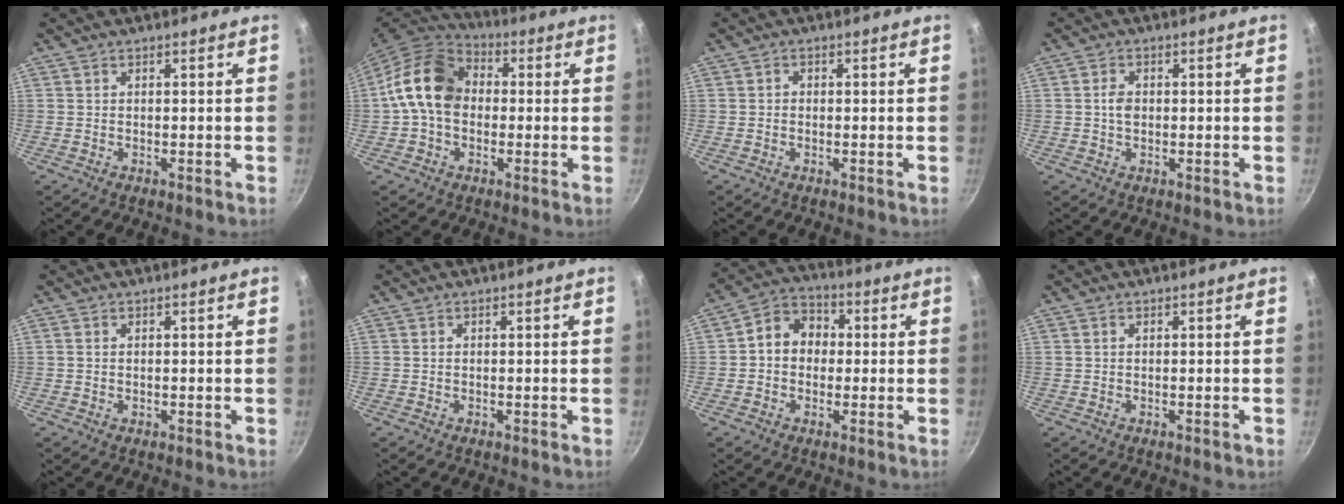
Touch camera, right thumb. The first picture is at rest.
{"total": 13.9, "force": [0.3, 10.3, 9.3], "torque": [-0.136, 0.030, -0.015]}
{"total": 0.8, "force": [-0.2, 0.7, 0.3], "torque": [-0.005, 0.004, -0.003]}
{"total": 2.6, "force": [0.0, 1.8, 1.9], "torque": [-0.028, 0.004, -0.001]}
{"total": 1.4, "force": [0.1, 1.1, 0.8], "torque": [-0.011, 0.000, 0.003]}
{"total": 0.0}
{"total": 8.4, "force": [0.3, 7.0, 4.6], "torque": [-0.041, 0.022, -0.015]}
{"total": 0.6, "force": [0.0, 0.4, 0.4], "torque": [-0.003, 0.003, 0.000]}